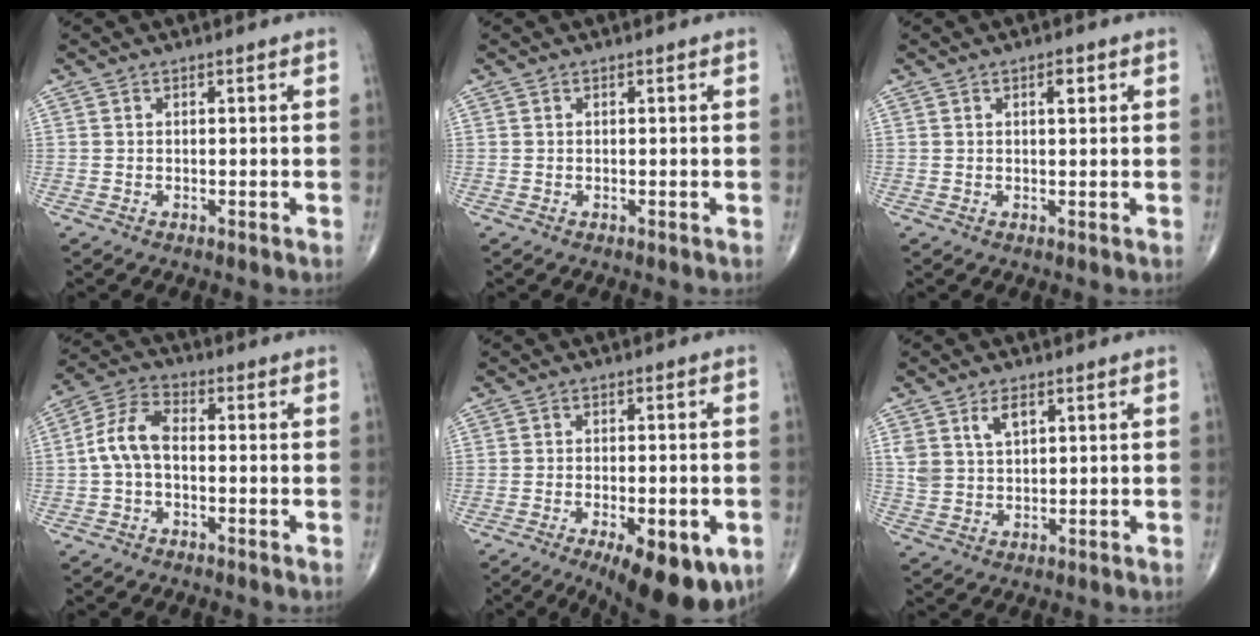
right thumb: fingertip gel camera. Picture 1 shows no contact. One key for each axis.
{"total": 0.0}
{"total": 2.2, "fx": 0.9, "fy": 0.8, "fz": 1.8, "tx": -0.024, "ty": -0.001, "tz": 0.012}
{"total": 7.5, "fx": -0.7, "fy": 4.3, "fz": 6.1, "tx": -0.122, "ty": 0.026, "tz": -0.023}
{"total": 15.2, "fx": -7.3, "fy": 5.8, "fz": 11.9, "tx": -0.135, "ty": -0.001, "tz": -0.094}
{"total": 5.4, "fx": 2.6, "fy": 3.0, "fz": 3.7, "tx": -0.062, "ty": -0.010, "tz": 0.056}